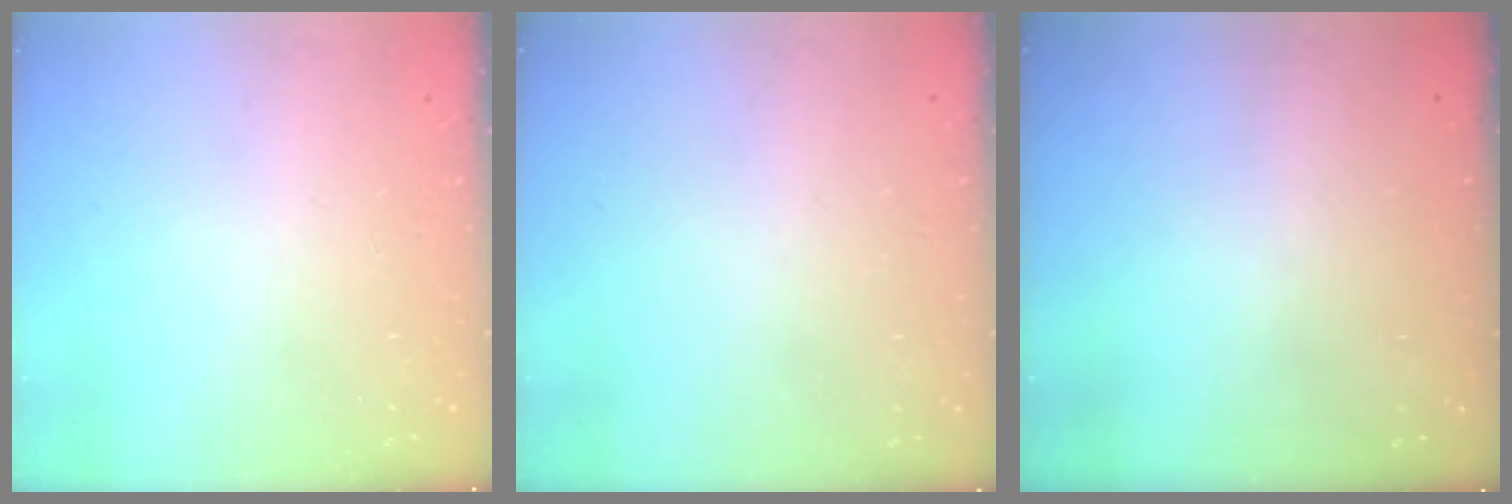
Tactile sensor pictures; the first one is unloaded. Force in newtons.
{"total": 3.0, "press": 3.0, "slide": 0.1}
{"total": 2.9, "press": 2.9, "slide": 0.3}